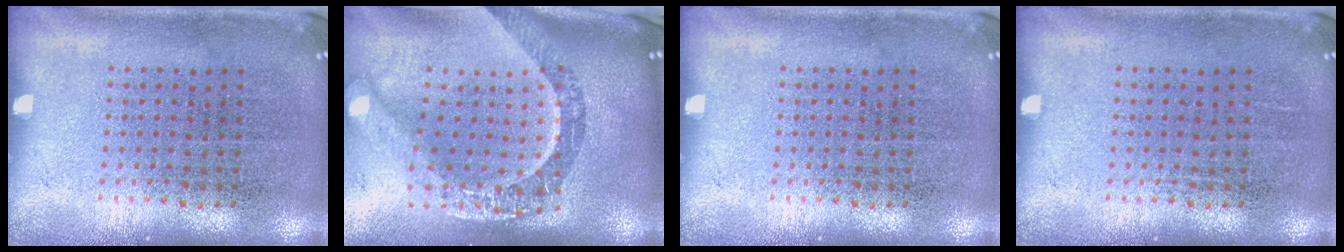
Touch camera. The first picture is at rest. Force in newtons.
{"total": 3.3, "press": 2.4, "slide": 2.3}
{"total": 0.0}
{"total": 0.0}